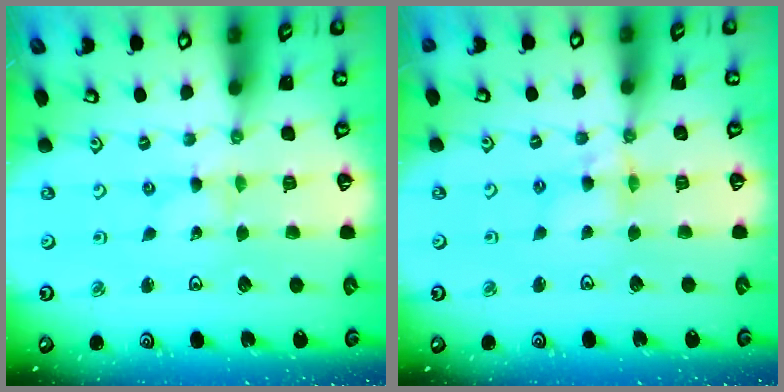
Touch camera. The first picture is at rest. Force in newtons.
{"total": 5.5, "press": 5.5, "slide": 0.5}